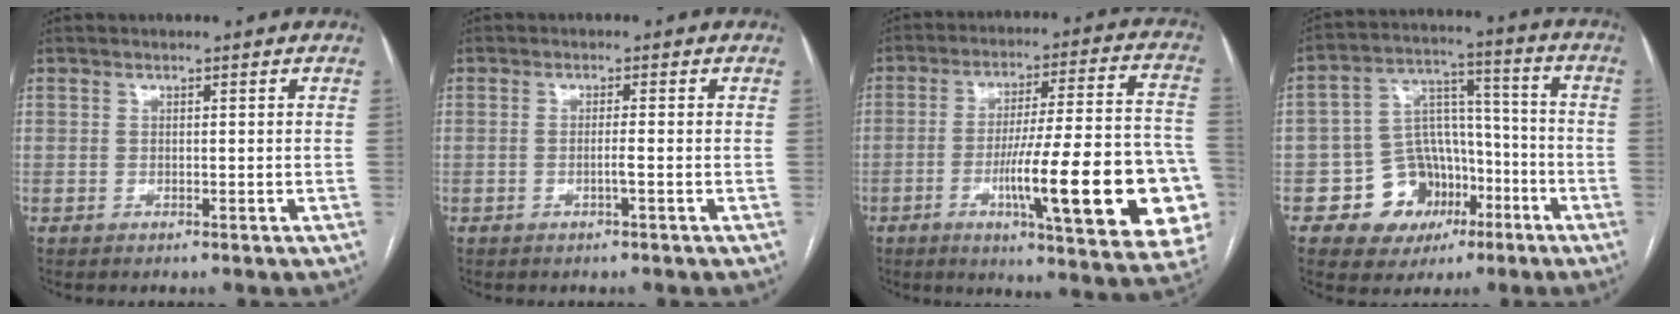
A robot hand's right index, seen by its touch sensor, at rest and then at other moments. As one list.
[{"total": 1.4, "force": [-0.5, -0.3, 1.3], "torque": [-0.025, -0.001, -0.011]}, {"total": 24.7, "force": [-7.1, 2.9, 23.5], "torque": [-0.263, 0.003, -0.092]}, {"total": 11.6, "force": [-5.0, 9.5, 4.6], "torque": [-0.059, 0.039, -0.070]}]